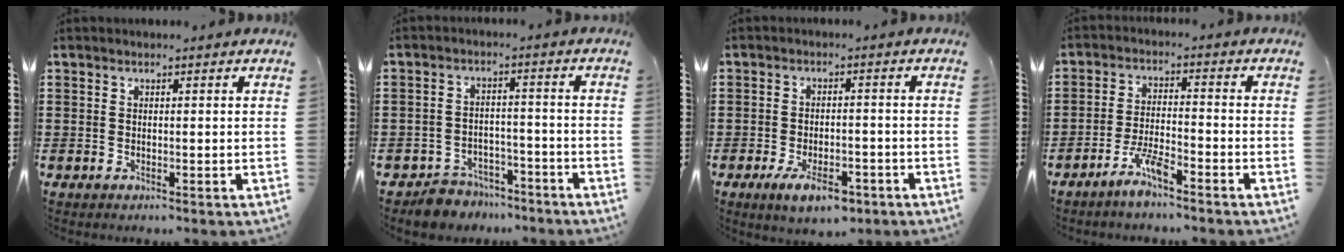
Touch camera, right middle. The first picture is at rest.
{"total": 4.9, "force": [-4.7, 1.3, -0.1], "torque": [-0.004, 0.010, -0.098]}
{"total": 5.4, "force": [-3.5, 2.1, 3.5], "torque": [-0.065, 0.004, -0.065]}
{"total": 5.1, "force": [-4.0, 0.6, 3.2], "torque": [-0.075, 0.000, -0.078]}